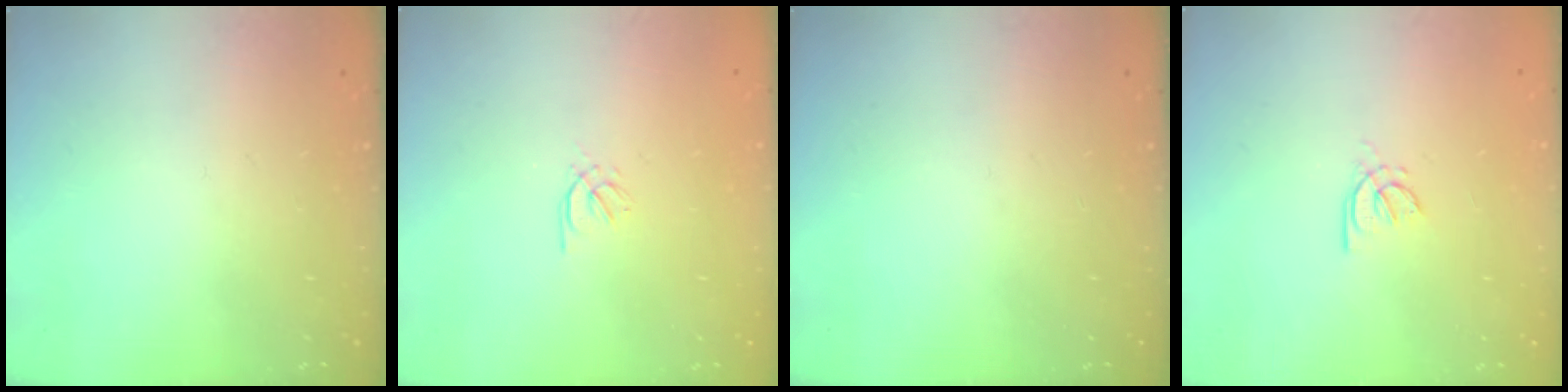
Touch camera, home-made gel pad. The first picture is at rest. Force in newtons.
{"total": 0.5, "press": 0.3, "slide": 0.4}
{"total": 0.0}
{"total": 1.4, "press": 1.3, "slide": 0.4}